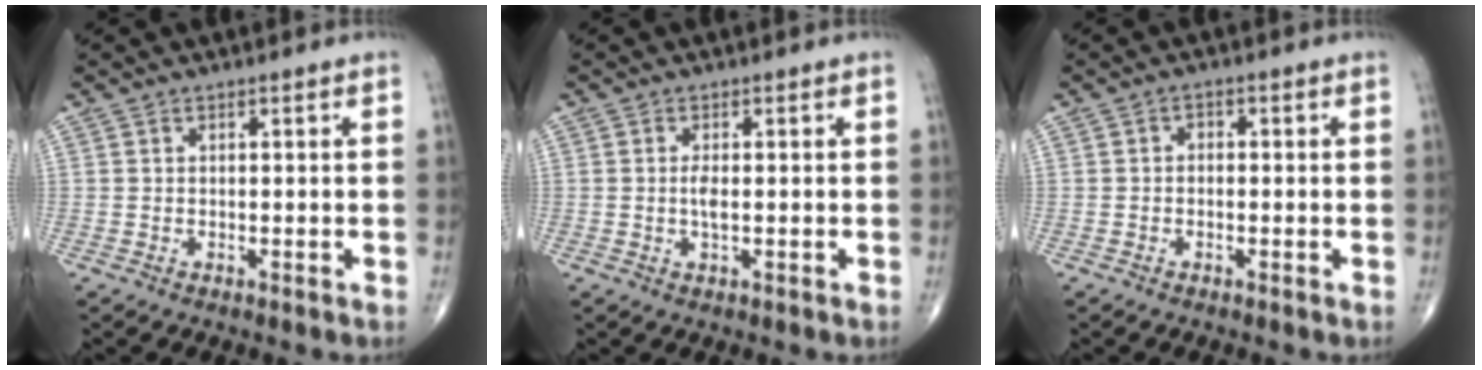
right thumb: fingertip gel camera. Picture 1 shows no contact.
{"total": 2.0, "force": [-0.1, 0.6, 1.9], "torque": [-0.037, -0.003, -0.004]}
{"total": 1.3, "force": [-0.3, 1.0, 0.8], "torque": [0.001, 0.005, -0.011]}